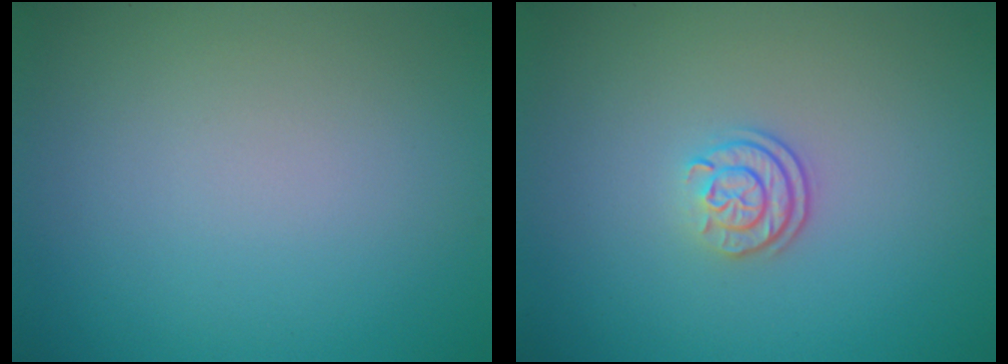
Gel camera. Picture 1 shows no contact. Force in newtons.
{"total": 2.3, "press": 1.7, "slide": 1.5}